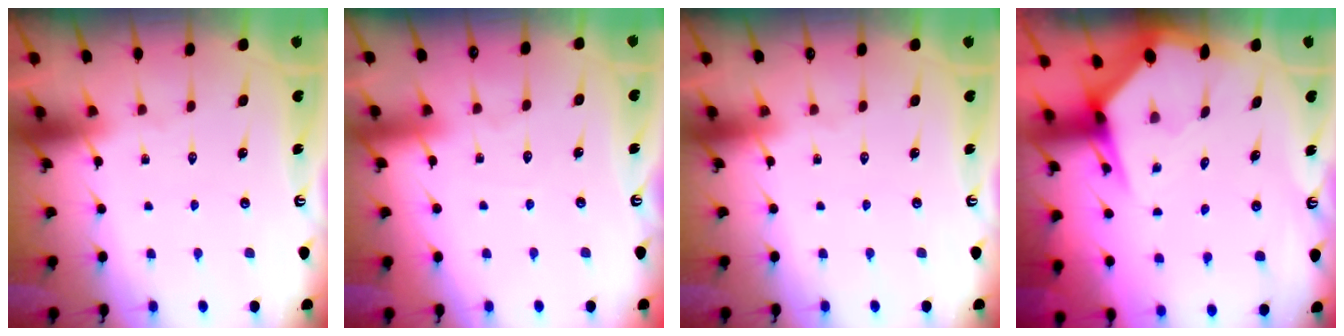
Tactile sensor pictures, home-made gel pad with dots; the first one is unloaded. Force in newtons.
{"total": 2.6, "press": 2.6, "slide": 0.3}
{"total": 0.0}
{"total": 4.4, "press": 4.3, "slide": 0.7}